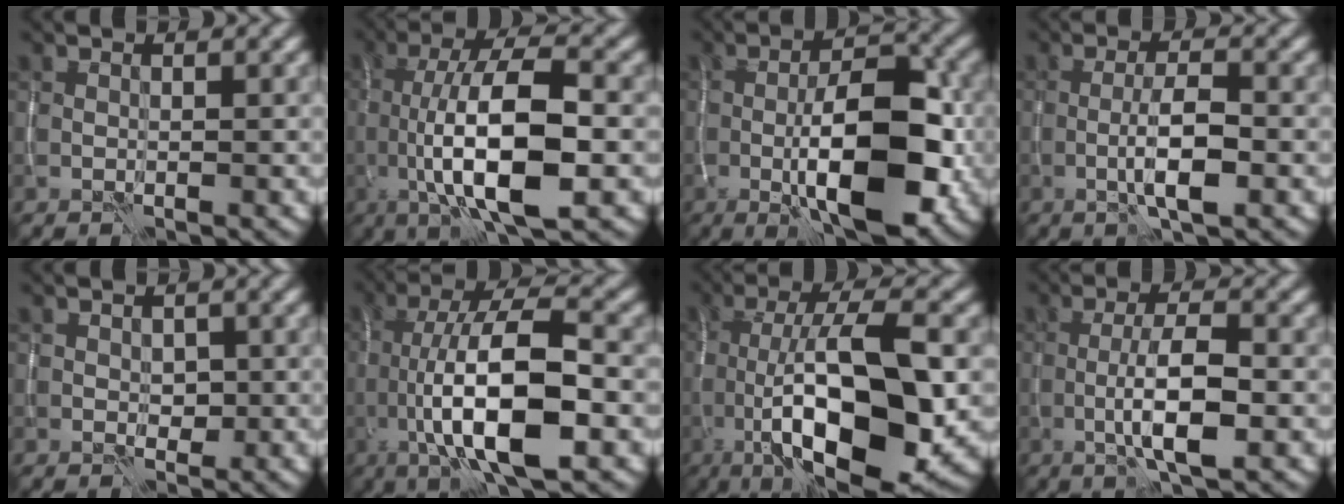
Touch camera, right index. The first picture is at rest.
{"total": 10.8, "force": [-1.6, 3.5, 10.1], "torque": [-0.166, 0.005, -0.030]}
{"total": 10.4, "force": [-2.2, 3.9, 9.4], "torque": [-0.149, 0.002, -0.037]}
{"total": 3.9, "force": [-1.3, 0.7, 3.6], "torque": [-0.063, 0.002, -0.026]}
{"total": 1.3, "force": [-0.2, 1.1, 0.7], "torque": [-0.010, -0.004, -0.001]}
{"total": 11.6, "force": [-2.6, 3.6, 10.7], "torque": [-0.179, 0.009, -0.049]}
{"total": 14.3, "force": [-2.8, 4.7, 13.2], "torque": [-0.201, 0.009, -0.053]}
{"total": 5.2, "force": [-1.5, 1.2, 4.8], "torque": [-0.086, 0.005, -0.032]}